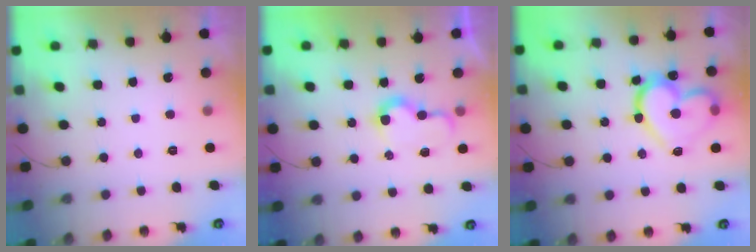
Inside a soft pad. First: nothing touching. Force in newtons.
{"total": 6.1, "press": 6.1, "slide": 0.7}
{"total": 17.6, "press": 17.6, "slide": 1.6}